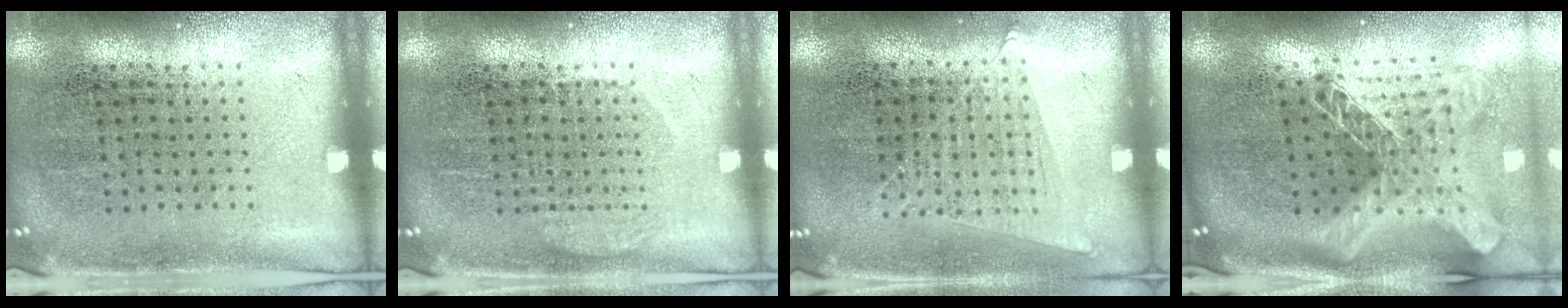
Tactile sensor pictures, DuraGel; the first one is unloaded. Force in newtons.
{"total": 1.1, "press": 1.1, "slide": 0.3}
{"total": 0.7, "press": 0.5, "slide": 0.5}
{"total": 2.7, "press": 1.9, "slide": 1.9}